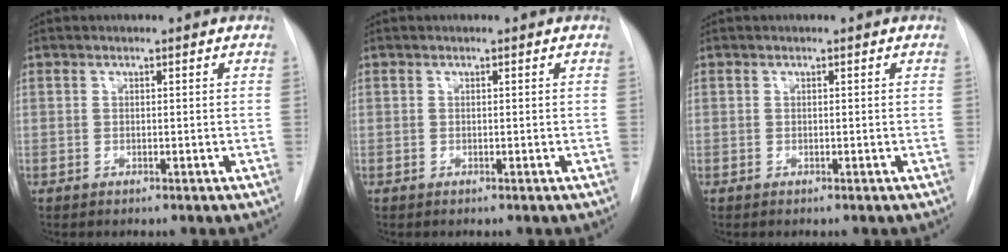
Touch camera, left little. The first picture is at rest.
{"total": 0.0}
{"total": 0.0}